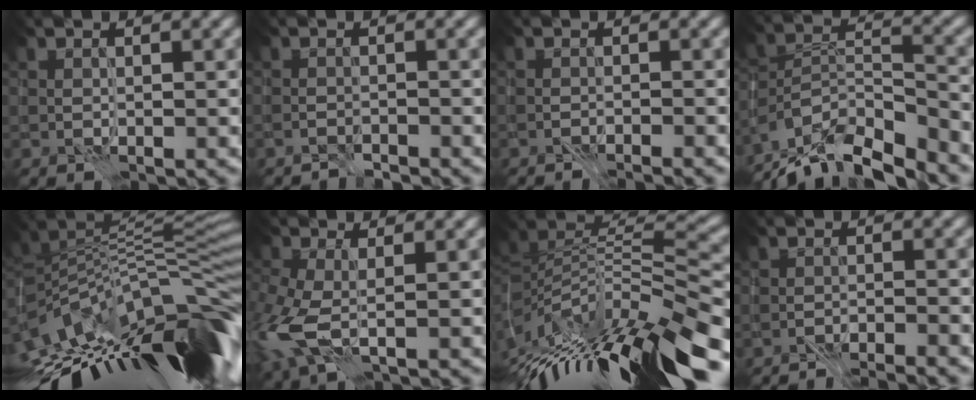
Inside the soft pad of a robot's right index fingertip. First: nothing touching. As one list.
[{"total": 1.6, "force": [-1.6, 0.0, -0.1], "torque": [0.009, 0.005, -0.027]}, {"total": 2.1, "force": [-2.1, 0.0, 0.3], "torque": [-0.005, 0.003, -0.033]}, {"total": 11.0, "force": [-9.4, 3.0, 4.8], "torque": [-0.086, 0.011, -0.159]}, {"total": 13.6, "force": [-3.5, 4.5, 12.4], "torque": [-0.177, 0.016, -0.050]}, {"total": 6.1, "force": [-1.4, 3.5, 4.9], "torque": [-0.139, -0.018, -0.029]}, {"total": 13.0, "force": [-5.3, 3.7, 11.2], "torque": [-0.201, 0.017, -0.075]}, {"total": 4.2, "force": [-4.1, 0.2, 0.8], "torque": [-0.014, 0.000, -0.059]}]